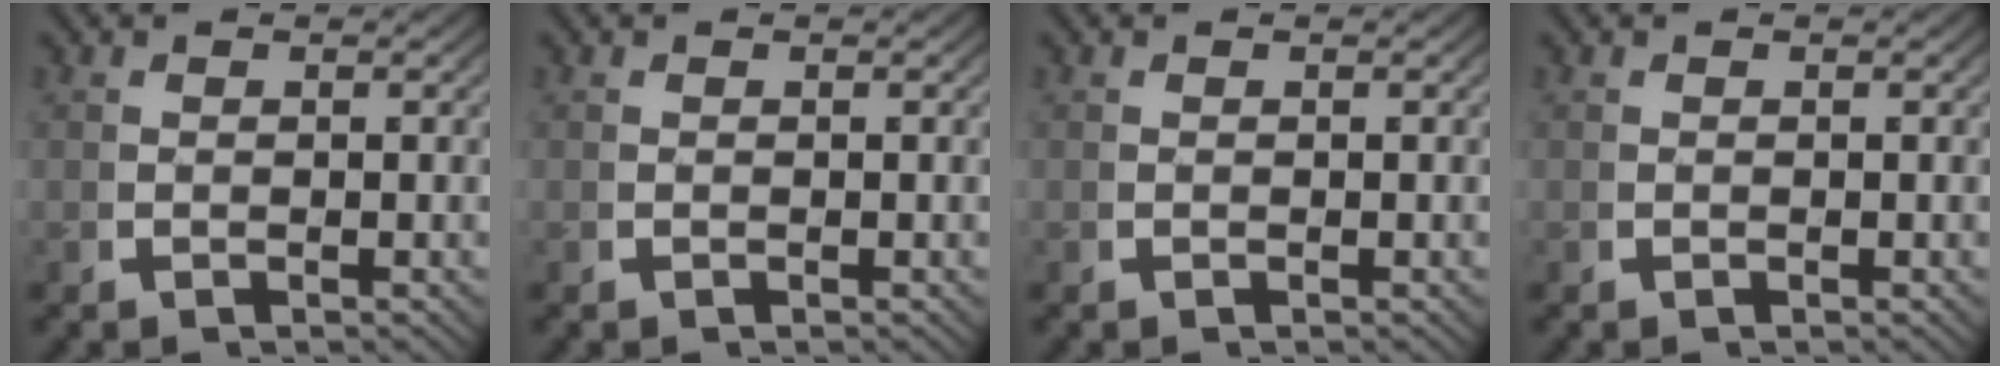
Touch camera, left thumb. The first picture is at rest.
{"total": 0.0}
{"total": 0.0}
{"total": 0.0}